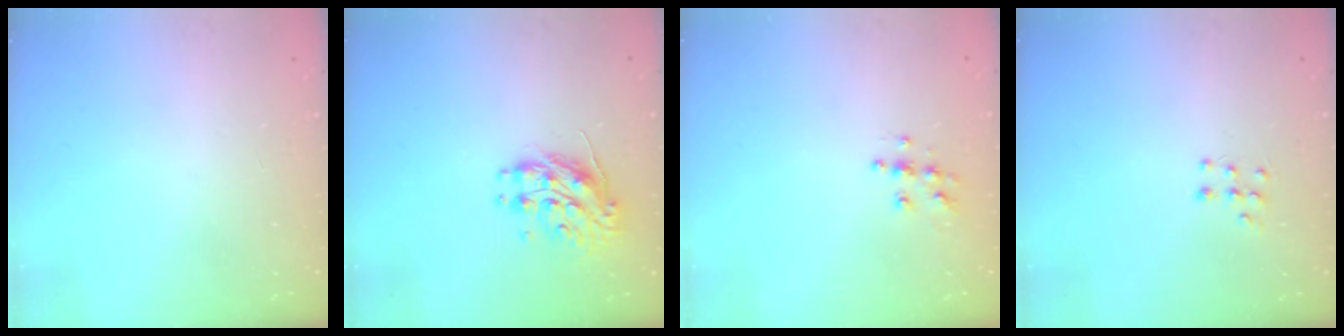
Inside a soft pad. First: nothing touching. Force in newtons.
{"total": 10.2, "press": 10.2, "slide": 0.8}
{"total": 6.6, "press": 6.6, "slide": 0.3}
{"total": 6.4, "press": 6.3, "slide": 0.8}